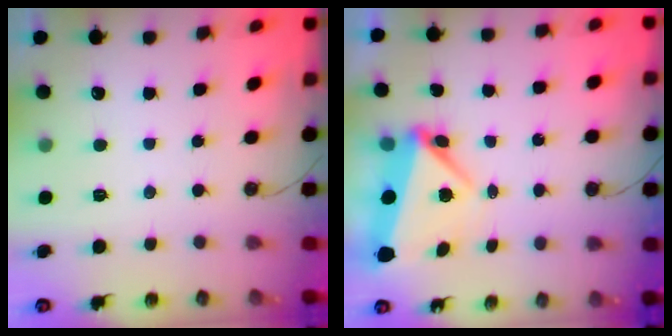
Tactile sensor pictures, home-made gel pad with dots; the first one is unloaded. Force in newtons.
{"total": 6.4, "press": 6.4, "slide": 0.1}